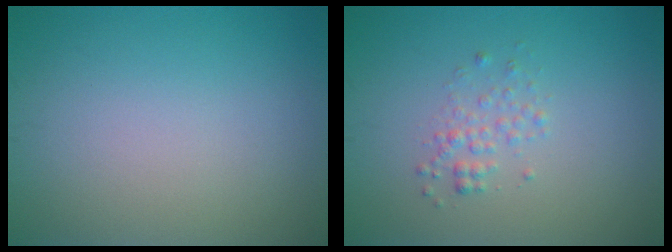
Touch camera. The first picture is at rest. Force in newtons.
{"total": 1.4, "press": 1.4, "slide": 0.1}